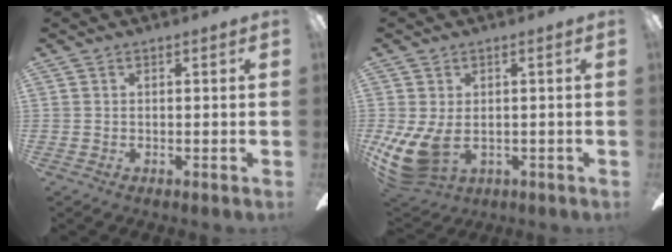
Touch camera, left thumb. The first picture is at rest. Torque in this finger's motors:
{"motor_torque": [-0.71, 1.36, 0.97, 0.14, 0.18]}